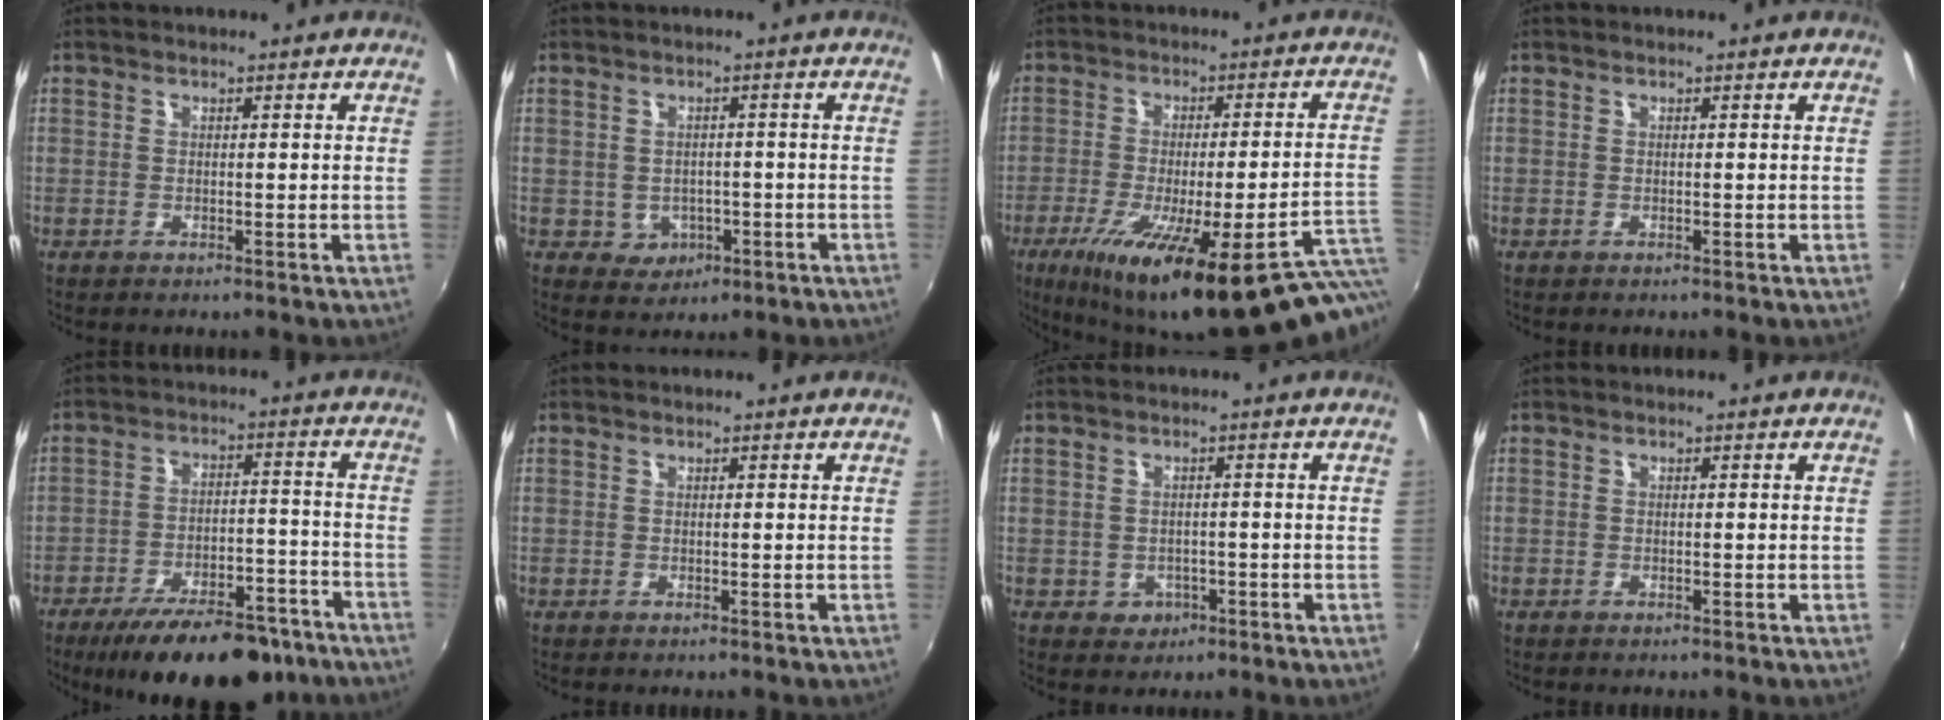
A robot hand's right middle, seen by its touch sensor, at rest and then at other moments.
{"total": 4.7, "force": [-1.2, 4.3, 1.5], "torque": [-0.042, 0.008, 0.000]}
{"total": 28.0, "force": [-17.6, 4.8, 21.2], "torque": [-0.316, -0.066, -0.242]}
{"total": 0.0}
{"total": 19.9, "force": [-15.3, 7.1, 10.6], "torque": [-0.178, -0.008, -0.209]}
{"total": 0.0}
{"total": 3.5, "force": [-1.2, 3.1, 1.1], "torque": [-0.029, 0.003, -0.008]}
{"total": 0.6, "force": [-0.5, 0.3, 0.0], "torque": [-0.002, 0.000, -0.008]}